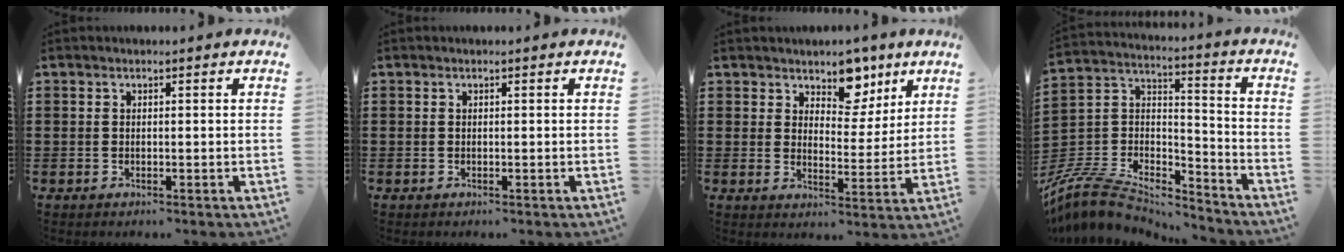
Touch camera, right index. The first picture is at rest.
{"total": 0.0}
{"total": 7.1, "force": [5.4, 4.2, 2.0], "torque": [-0.038, -0.021, 0.093]}
{"total": 9.5, "force": [-8.1, 3.4, 3.6], "torque": [-0.090, 0.010, -0.165]}